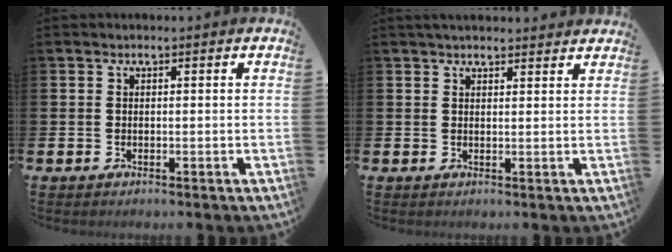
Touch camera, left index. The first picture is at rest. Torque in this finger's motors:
{"motor_torque": [1.08, -1.06, 0.12, 0.07]}